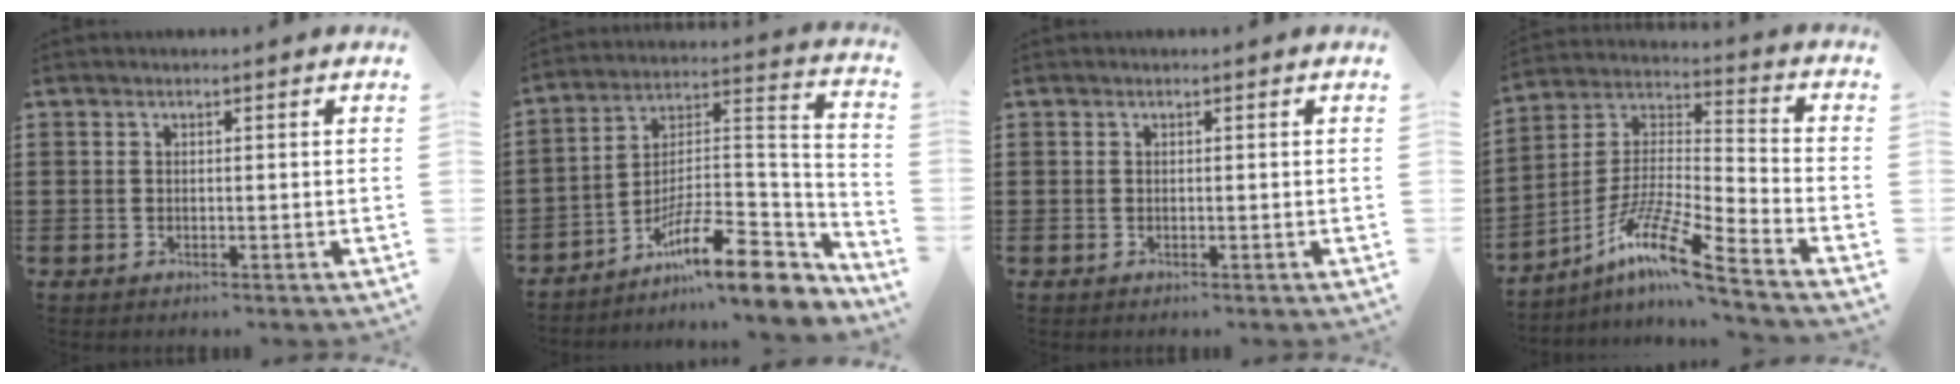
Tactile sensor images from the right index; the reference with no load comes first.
{"total": 13.2, "force": [-9.0, 3.3, 9.1], "torque": [-0.149, 0.014, -0.162]}
{"total": 0.0}
{"total": 11.9, "force": [-9.1, 0.4, 7.6], "torque": [-0.157, -0.003, -0.183]}